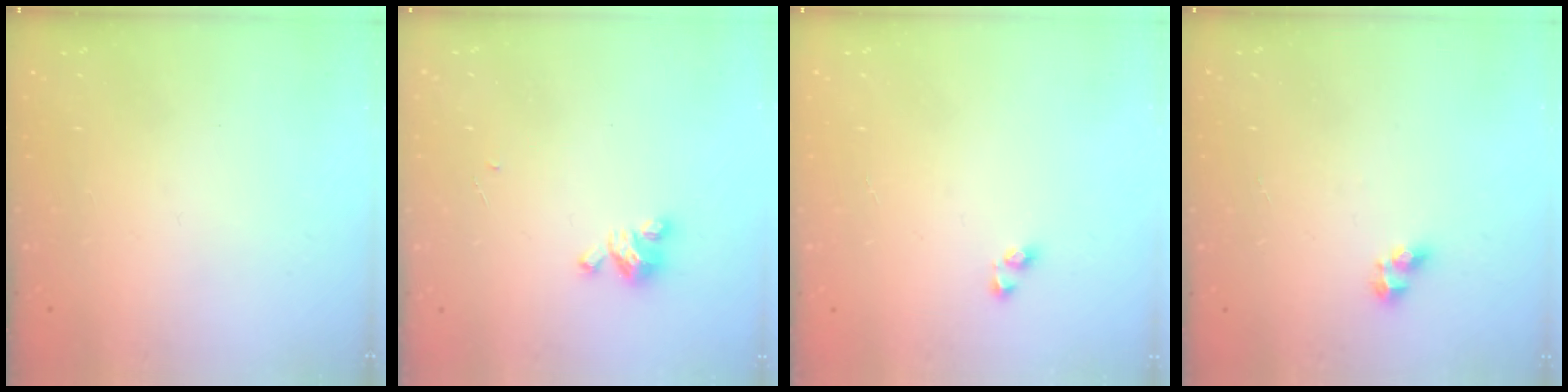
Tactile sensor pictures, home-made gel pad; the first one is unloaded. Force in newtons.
{"total": 3.6, "press": 3.6, "slide": 0.3}
{"total": 2.9, "press": 2.9, "slide": 0.3}
{"total": 3.7, "press": 3.7, "slide": 0.3}